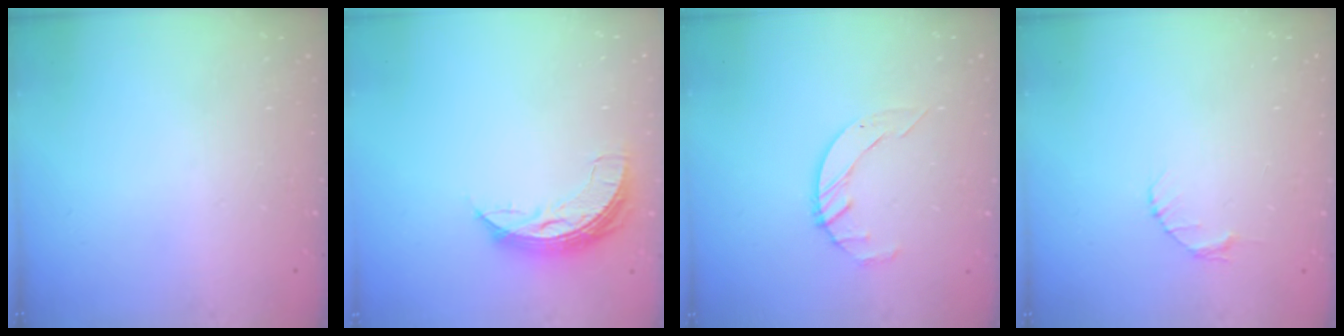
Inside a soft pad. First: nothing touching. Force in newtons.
{"total": 7.0, "press": 7.0, "slide": 0.7}
{"total": 3.4, "press": 3.3, "slide": 0.5}
{"total": 2.6, "press": 2.6, "slide": 0.3}